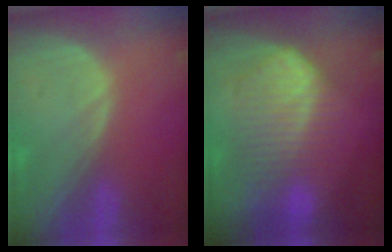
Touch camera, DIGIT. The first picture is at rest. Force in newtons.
{"total": 9.5, "press": 9.5, "slide": 0.3}